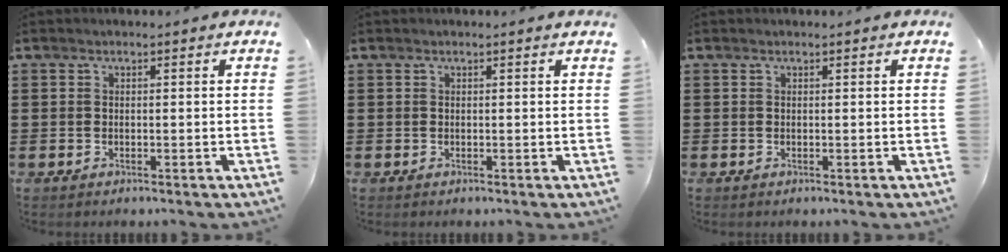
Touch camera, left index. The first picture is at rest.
{"total": 0.0}
{"total": 0.0}